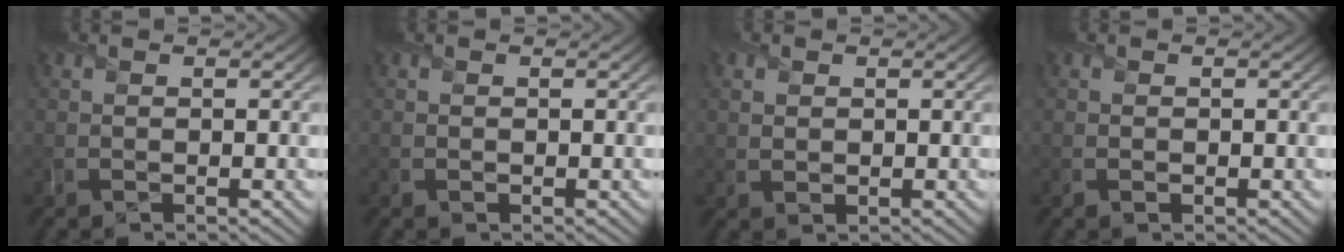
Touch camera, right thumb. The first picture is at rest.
{"total": 0.0}
{"total": 1.7, "force": [0.5, 1.4, 0.9], "torque": [-0.023, -0.004, 0.013]}
{"total": 1.0, "force": [-0.3, 0.8, 0.5], "torque": [-0.011, -0.007, -0.006]}